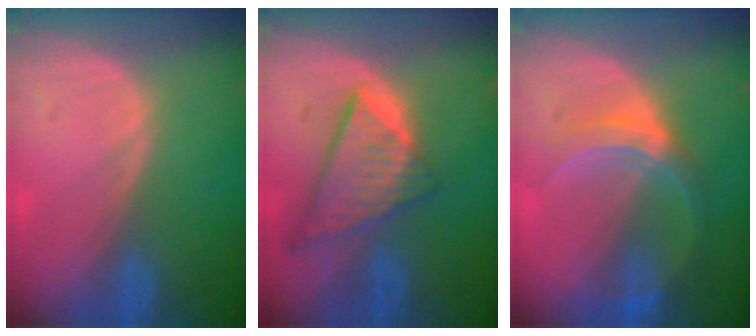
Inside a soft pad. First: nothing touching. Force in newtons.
{"total": 8.7, "press": 7.5, "slide": 4.3}
{"total": 5.8, "press": 5.7, "slide": 0.5}